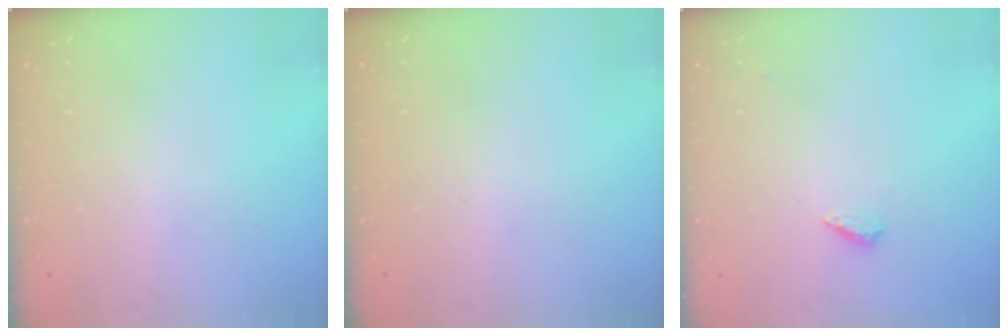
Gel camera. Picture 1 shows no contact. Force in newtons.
{"total": 0.0}
{"total": 4.5, "press": 4.2, "slide": 1.7}